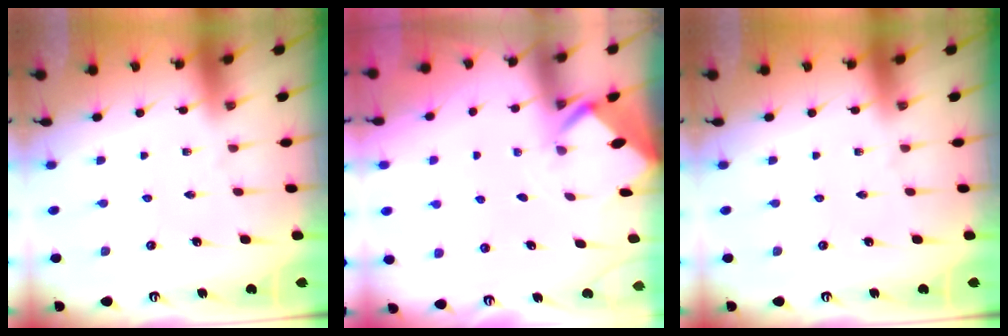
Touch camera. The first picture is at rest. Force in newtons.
{"total": 2.2, "press": 2.2, "slide": 0.2}
{"total": 0.0}